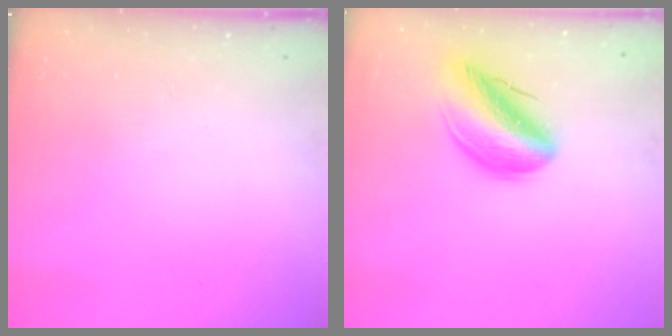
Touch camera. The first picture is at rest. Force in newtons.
{"total": 15.8, "press": 15.4, "slide": 3.4}